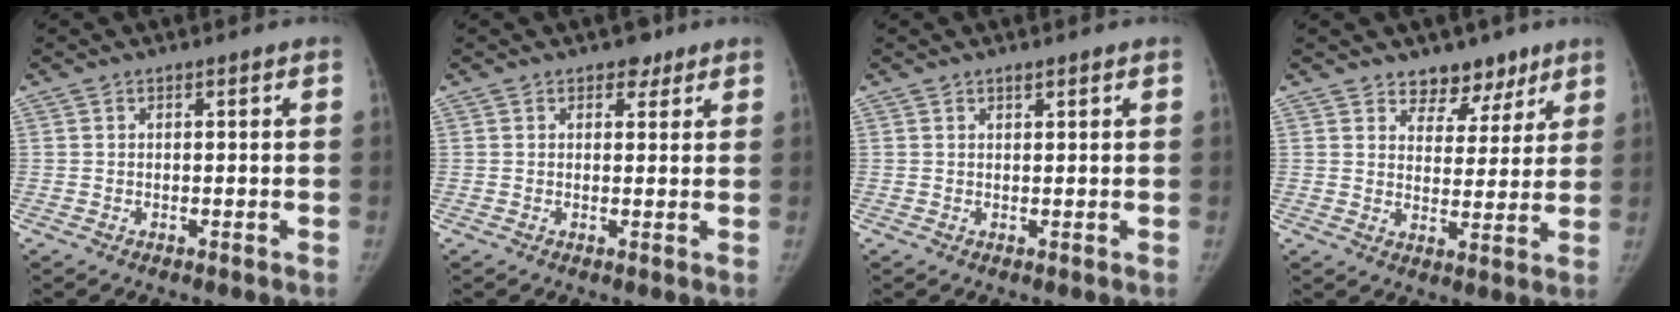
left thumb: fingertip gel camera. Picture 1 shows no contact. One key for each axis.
{"total": 2.4, "fx": 1.5, "fy": 1.7, "fz": 0.6, "tx": 0.009, "ty": -0.006, "tz": 0.015}
{"total": 0.8, "fx": 0.6, "fy": 0.3, "fz": 0.3, "tx": -0.004, "ty": -0.004, "tz": 0.009}
{"total": 7.4, "fx": 5.4, "fy": 4.7, "fz": 1.8, "tx": 0.018, "ty": -0.031, "tz": 0.081}